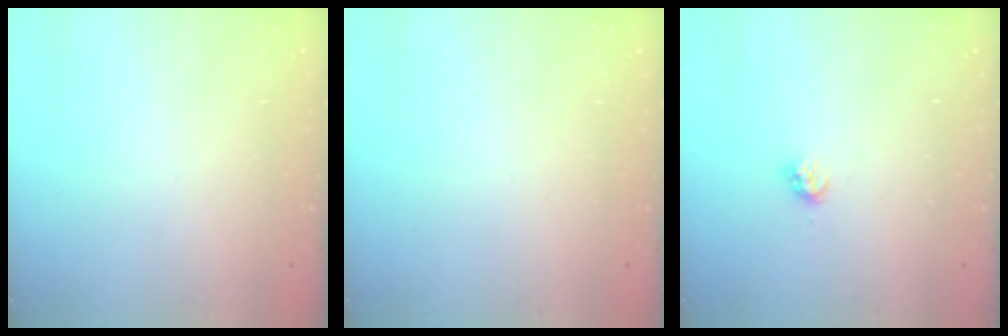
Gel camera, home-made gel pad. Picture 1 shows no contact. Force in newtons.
{"total": 0.0}
{"total": 2.8, "press": 2.7, "slide": 0.3}